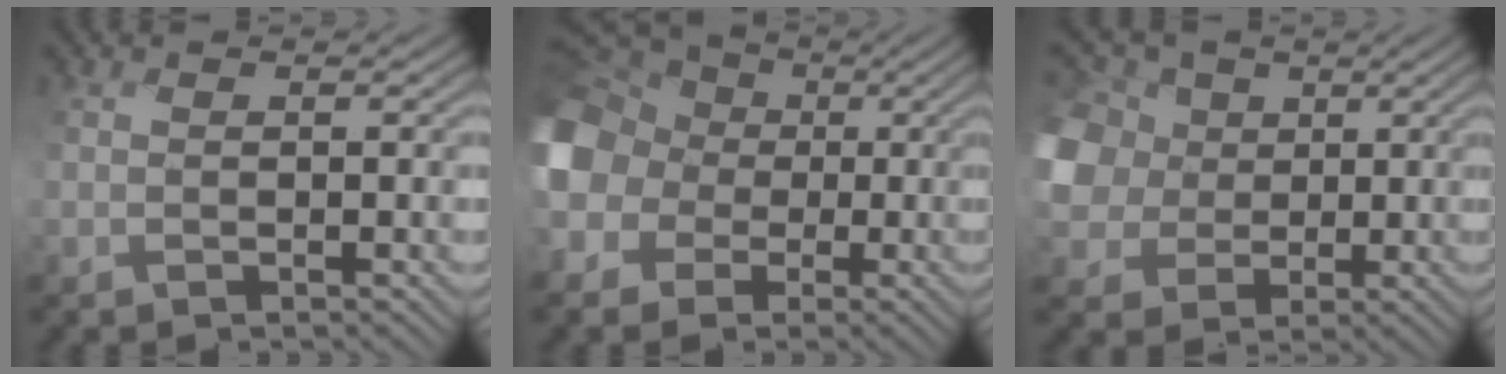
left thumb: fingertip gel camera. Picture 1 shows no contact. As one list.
[{"total": 17.0, "force": [-0.1, 15.1, 7.7], "torque": [-0.253, 0.004, -0.054]}, {"total": 11.1, "force": [1.4, 9.8, 5.1], "torque": [-0.204, -0.004, 0.011]}]